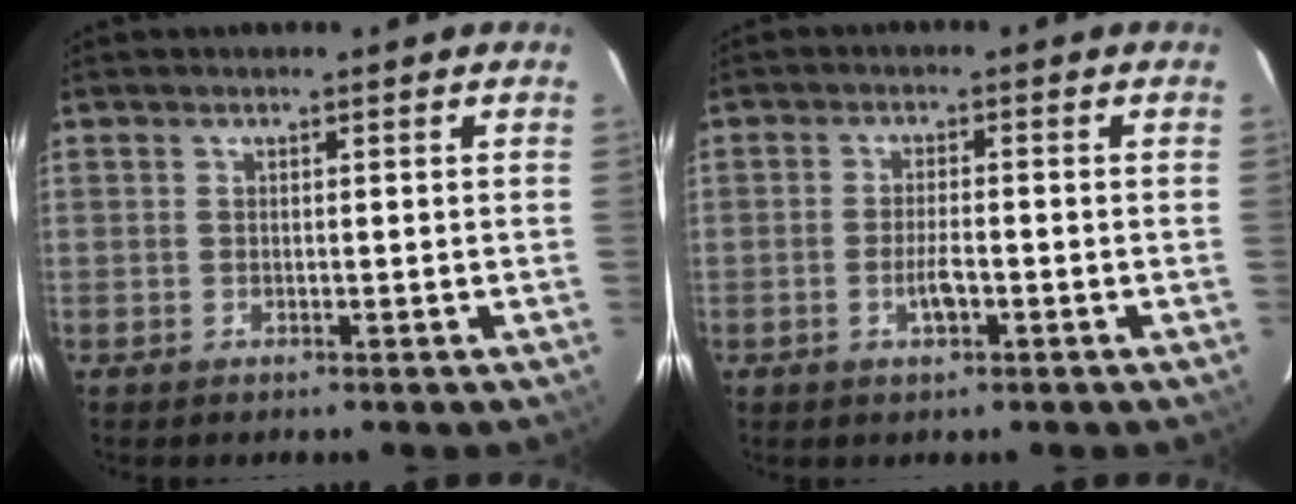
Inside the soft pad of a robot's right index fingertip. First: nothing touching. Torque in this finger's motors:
{"motor_torque": [-0.01, 0.01, 0.01, 0.00]}